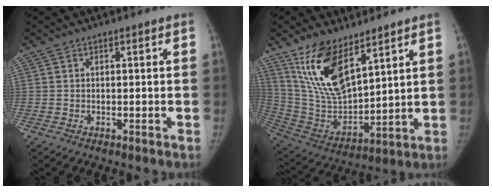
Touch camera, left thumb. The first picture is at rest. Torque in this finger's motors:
{"motor_torque": [0.61, -0.14, 1.57, -1.20, 0.16]}